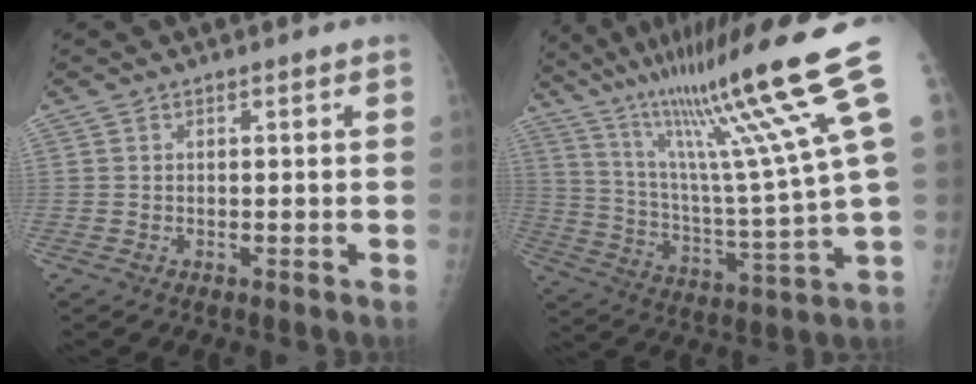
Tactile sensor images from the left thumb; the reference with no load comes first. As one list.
[{"total": 21.7, "force": [13.6, -0.9, 16.9], "torque": [-0.262, -0.054, 0.235]}]